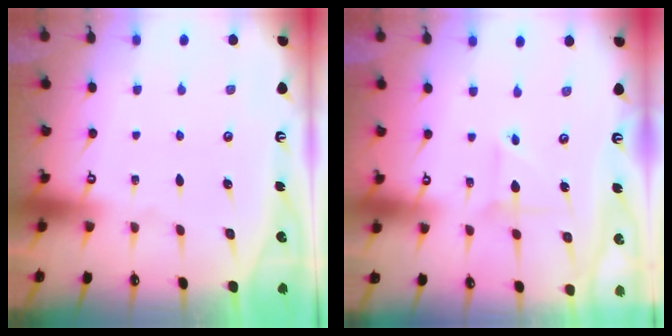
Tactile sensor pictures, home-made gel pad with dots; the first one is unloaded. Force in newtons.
{"total": 2.7, "press": 2.7, "slide": 0.2}